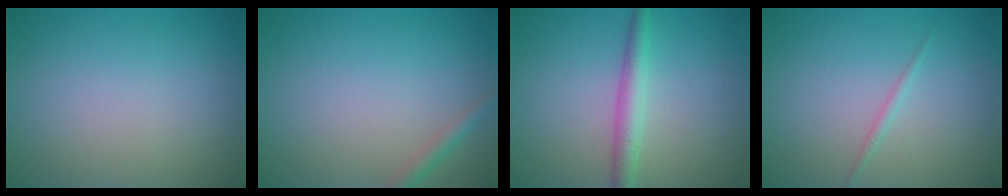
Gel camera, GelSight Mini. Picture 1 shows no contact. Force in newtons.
{"total": 1.3, "press": 1.3, "slide": 0.0}
{"total": 2.7, "press": 2.7, "slide": 0.1}
{"total": 0.8, "press": 0.8, "slide": 0.1}